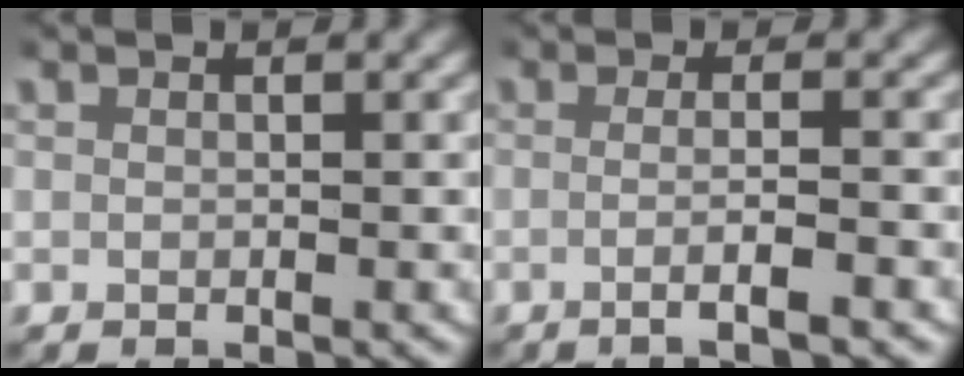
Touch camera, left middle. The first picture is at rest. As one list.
[{"total": 2.8, "force": [-1.7, -0.4, 2.2], "torque": [-0.045, -0.007, -0.026]}]